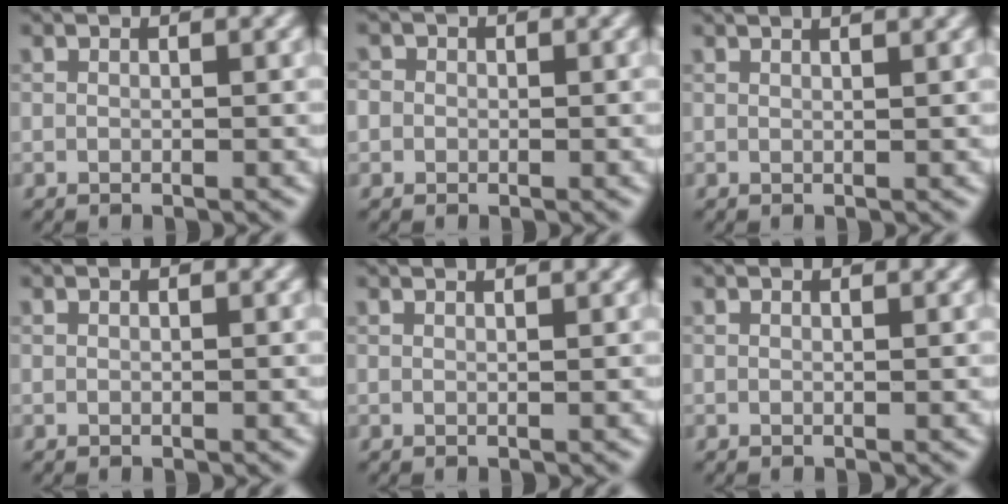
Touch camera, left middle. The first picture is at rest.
{"total": 2.0, "force": [0.5, 1.8, 0.7], "torque": [0.005, 0.011, -0.013]}
{"total": 3.9, "force": [2.6, 1.7, 2.3], "torque": [-0.002, 0.027, -0.002]}
{"total": 0.0}
{"total": 2.1, "force": [1.7, 0.7, 1.0], "torque": [-0.003, 0.005, 0.004]}
{"total": 0.7, "force": [0.7, 0.0, 0.2], "torque": [-0.004, 0.000, 0.009]}